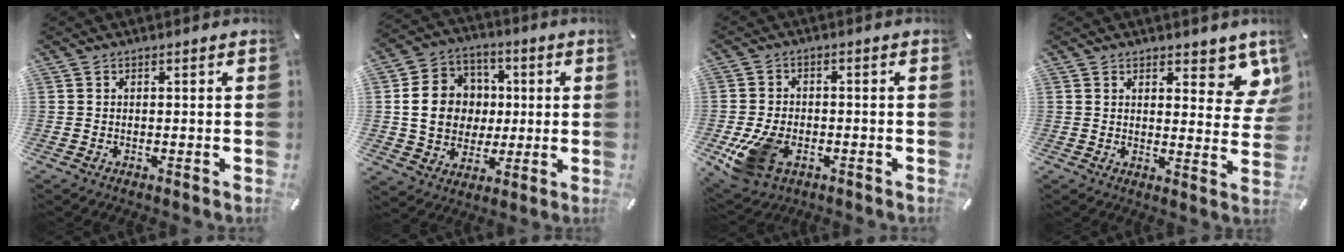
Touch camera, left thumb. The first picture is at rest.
{"total": 14.3, "force": [1.0, 12.7, 6.4], "torque": [-0.117, 0.010, 0.023]}
{"total": 10.1, "force": [-3.5, 6.8, 6.6], "torque": [-0.151, 0.003, -0.059]}
{"total": 8.6, "force": [6.0, 4.0, 4.6], "torque": [-0.042, -0.044, 0.104]}